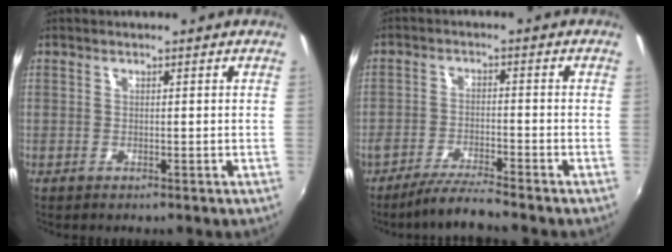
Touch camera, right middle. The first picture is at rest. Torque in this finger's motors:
{"motor_torque": [0.65, -0.63, 0.10, 0.06]}